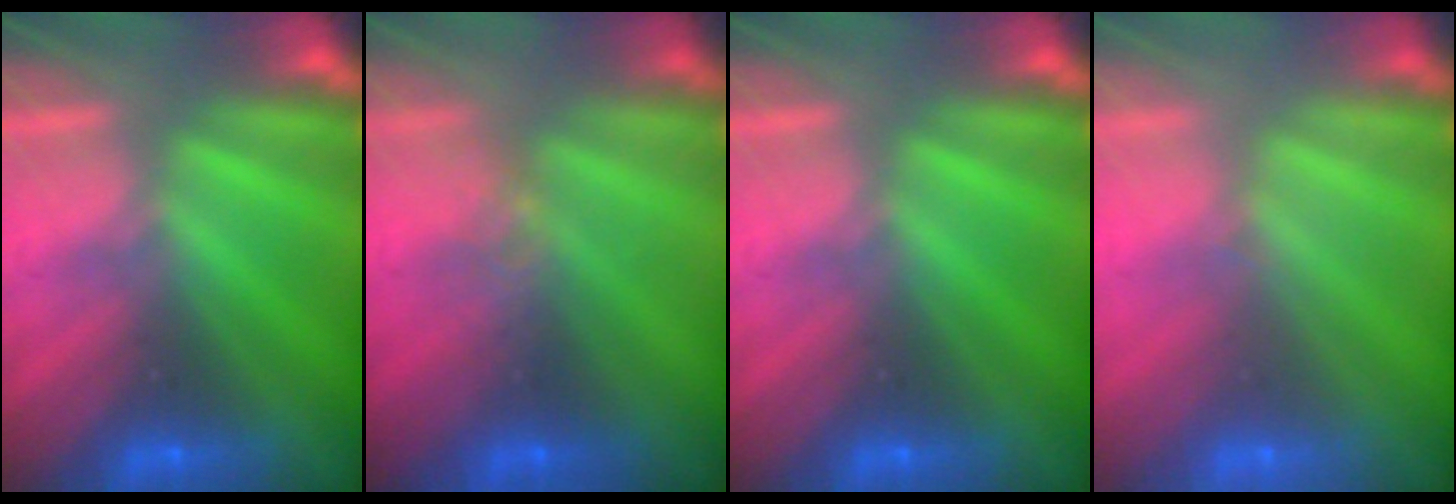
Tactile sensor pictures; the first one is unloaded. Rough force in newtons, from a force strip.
{"total": 3.9}
{"total": 0.0}
{"total": 1.9}